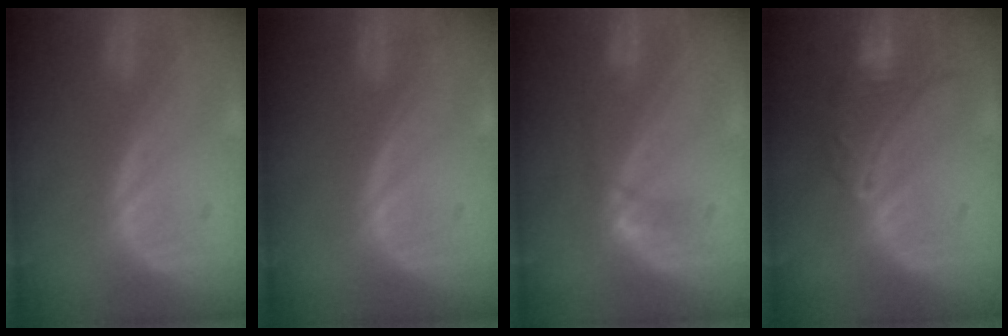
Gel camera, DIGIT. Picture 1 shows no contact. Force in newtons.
{"total": 0.0}
{"total": 3.0, "press": 2.7, "slide": 1.3}
{"total": 6.9, "press": 6.8, "slide": 1.2}